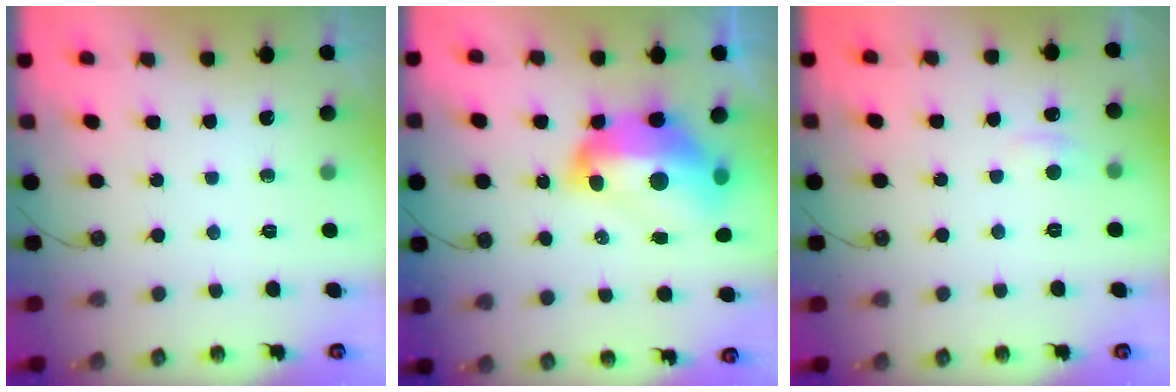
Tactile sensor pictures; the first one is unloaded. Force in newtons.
{"total": 12.2, "press": 12.1, "slide": 1.3}
{"total": 2.3, "press": 2.2, "slide": 0.5}